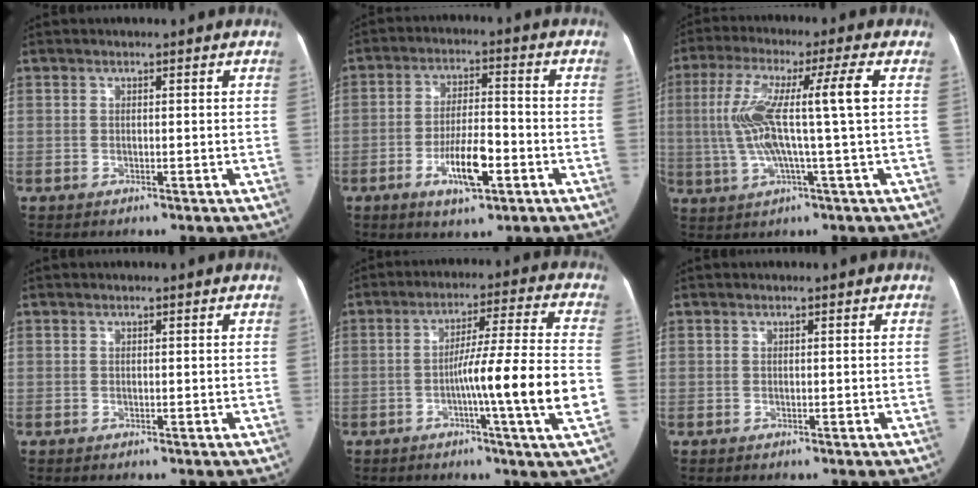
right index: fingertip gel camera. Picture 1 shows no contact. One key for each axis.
{"total": 8.7, "fx": -3.5, "fy": 2.4, "fz": 7.6, "tx": -0.142, "ty": 0.001, "tz": -0.057}
{"total": 12.3, "fx": 0.8, "fy": -0.6, "fz": 12.3, "tx": -0.243, "ty": 0.020, "tz": 0.011}
{"total": 0.0}
{"total": 13.9, "fx": -3.4, "fy": -1.7, "fz": 13.3, "tx": -0.213, "ty": -0.005, "tz": -0.061}
{"total": 0.0}